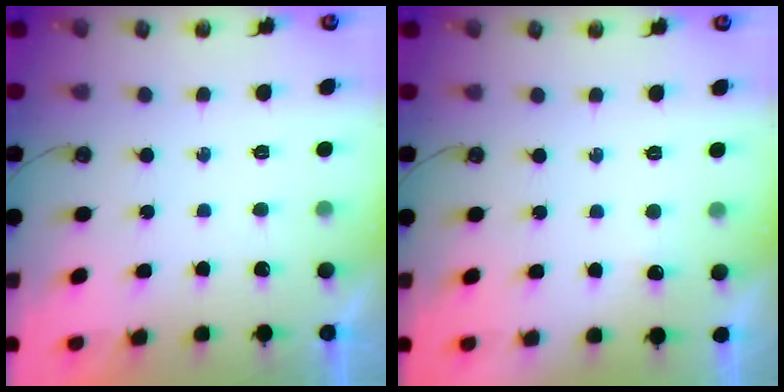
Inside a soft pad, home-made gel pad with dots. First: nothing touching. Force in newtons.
{"total": 2.9, "press": 2.8, "slide": 0.6}